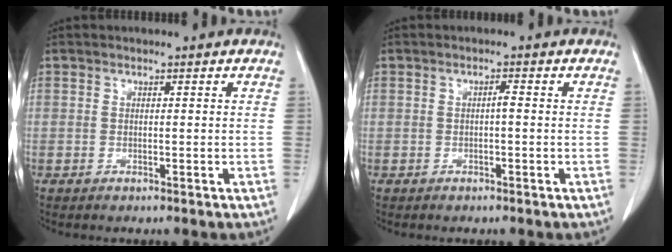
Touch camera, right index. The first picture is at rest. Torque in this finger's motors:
{"motor_torque": [0.22, -0.17, 0.09, 0.04]}